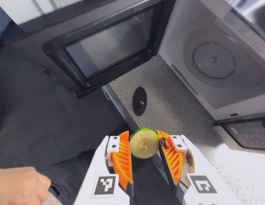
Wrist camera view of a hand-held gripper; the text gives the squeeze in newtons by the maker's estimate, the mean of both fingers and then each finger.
{"total": 9.5, "left": 9.5, "right": 9.5}